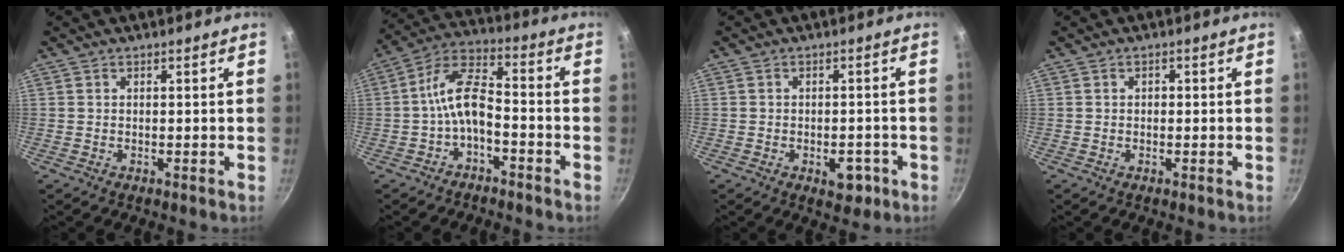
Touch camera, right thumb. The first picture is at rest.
{"total": 9.2, "force": [-3.5, 4.5, 7.2], "torque": [-0.135, 0.052, -0.071]}
{"total": 4.9, "force": [-2.0, 3.1, 3.3], "torque": [-0.017, 0.015, -0.017]}
{"total": 0.9, "force": [0.0, 0.7, 0.5], "torque": [-0.004, 0.006, 0.000]}